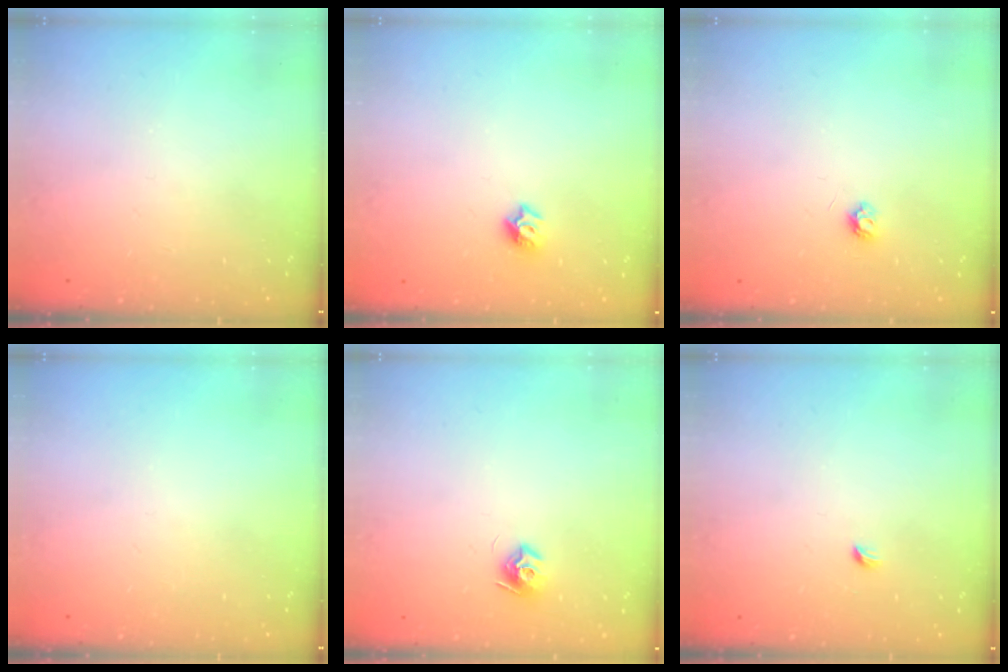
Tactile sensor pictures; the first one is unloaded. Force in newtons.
{"total": 6.9, "press": 6.8, "slide": 0.9}
{"total": 3.9, "press": 3.8, "slide": 0.6}
{"total": 0.0}
{"total": 7.8, "press": 7.8, "slide": 0.2}
{"total": 2.7, "press": 2.6, "slide": 0.6}